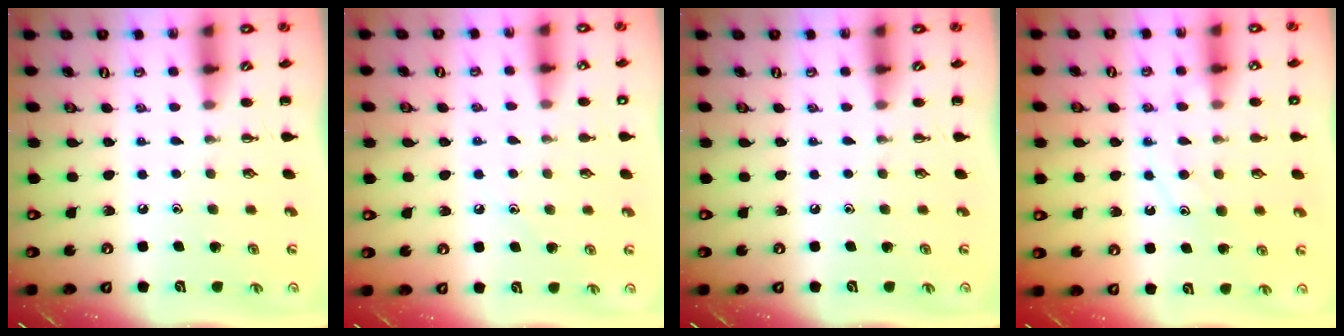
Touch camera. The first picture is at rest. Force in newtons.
{"total": 7.9, "press": 7.5, "slide": 2.5}
{"total": 0.0}
{"total": 11.5, "press": 11.5, "slide": 0.6}